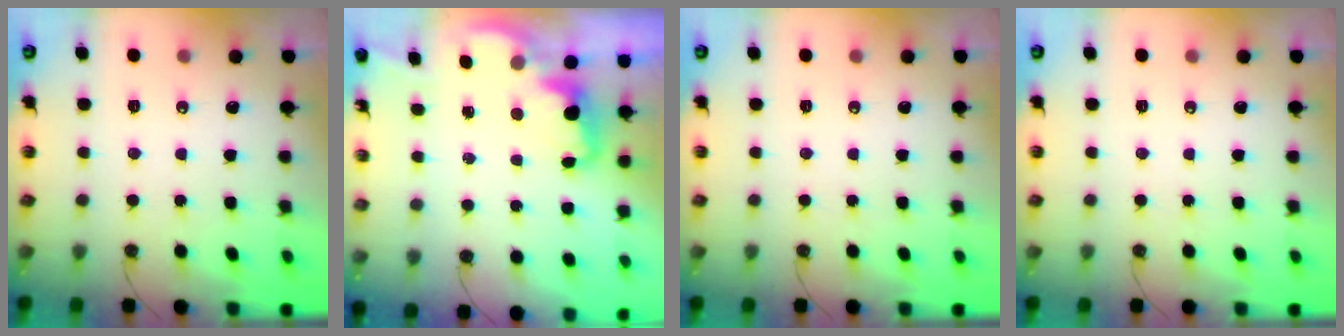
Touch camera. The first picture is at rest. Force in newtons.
{"total": 2.4, "press": 2.4, "slide": 0.5}
{"total": 0.0}
{"total": 0.0}